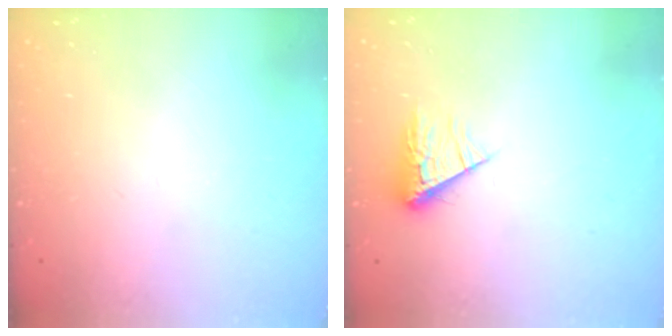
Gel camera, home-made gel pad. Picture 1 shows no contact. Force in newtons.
{"total": 6.7, "press": 6.6, "slide": 1.0}